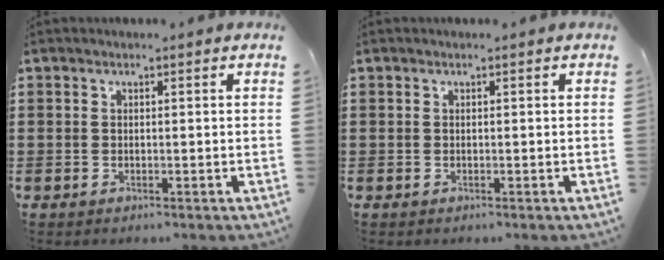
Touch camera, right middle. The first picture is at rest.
{"total": 0.0}